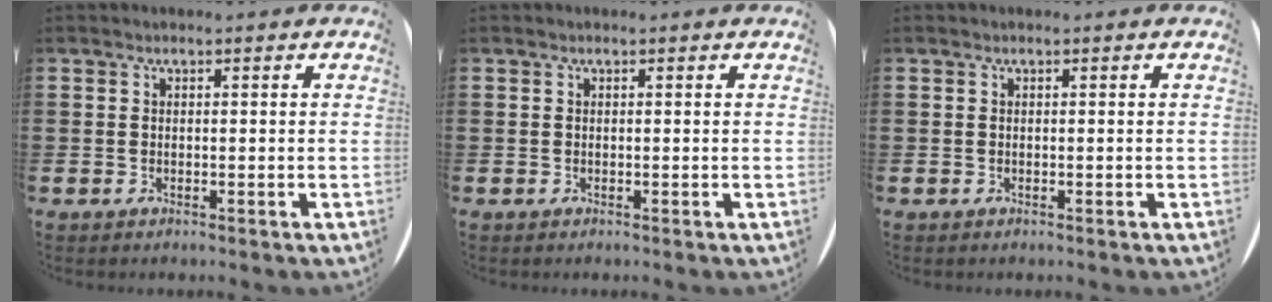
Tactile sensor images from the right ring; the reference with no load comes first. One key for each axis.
{"total": 0.0}
{"total": 0.0}